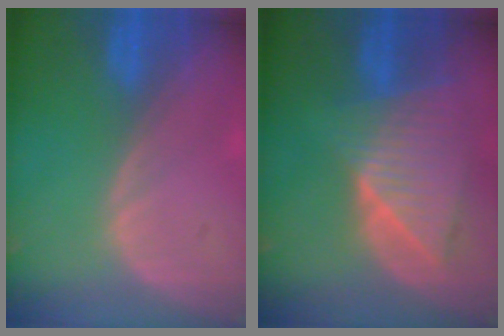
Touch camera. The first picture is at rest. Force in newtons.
{"total": 9.0, "press": 8.0, "slide": 4.2}